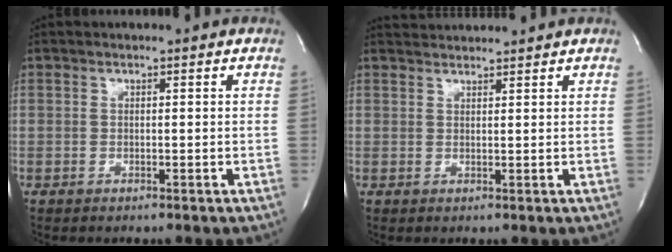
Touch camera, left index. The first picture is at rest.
{"total": 3.0, "force": [3.0, -0.3, -0.1], "torque": [-0.004, 0.020, 0.053]}